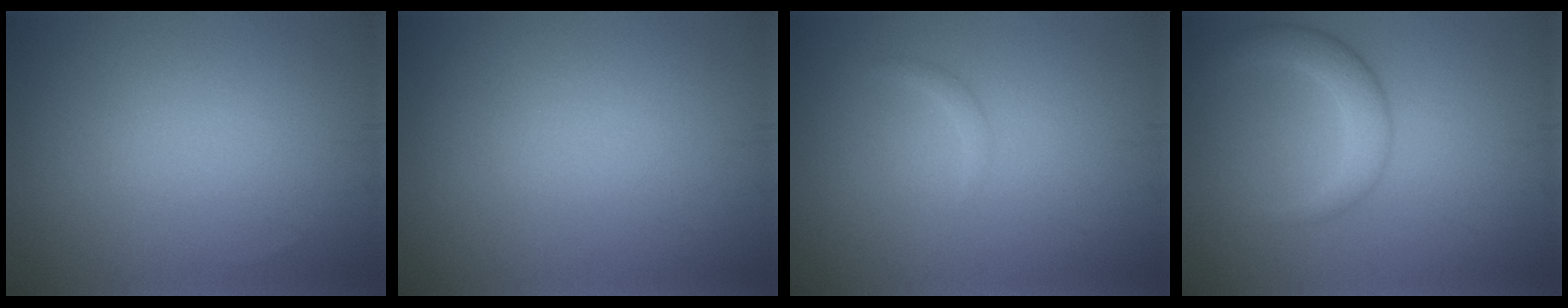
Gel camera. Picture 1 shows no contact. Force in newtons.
{"total": 0.0}
{"total": 0.6, "press": 0.6, "slide": 0.1}
{"total": 2.9, "press": 2.9, "slide": 0.2}